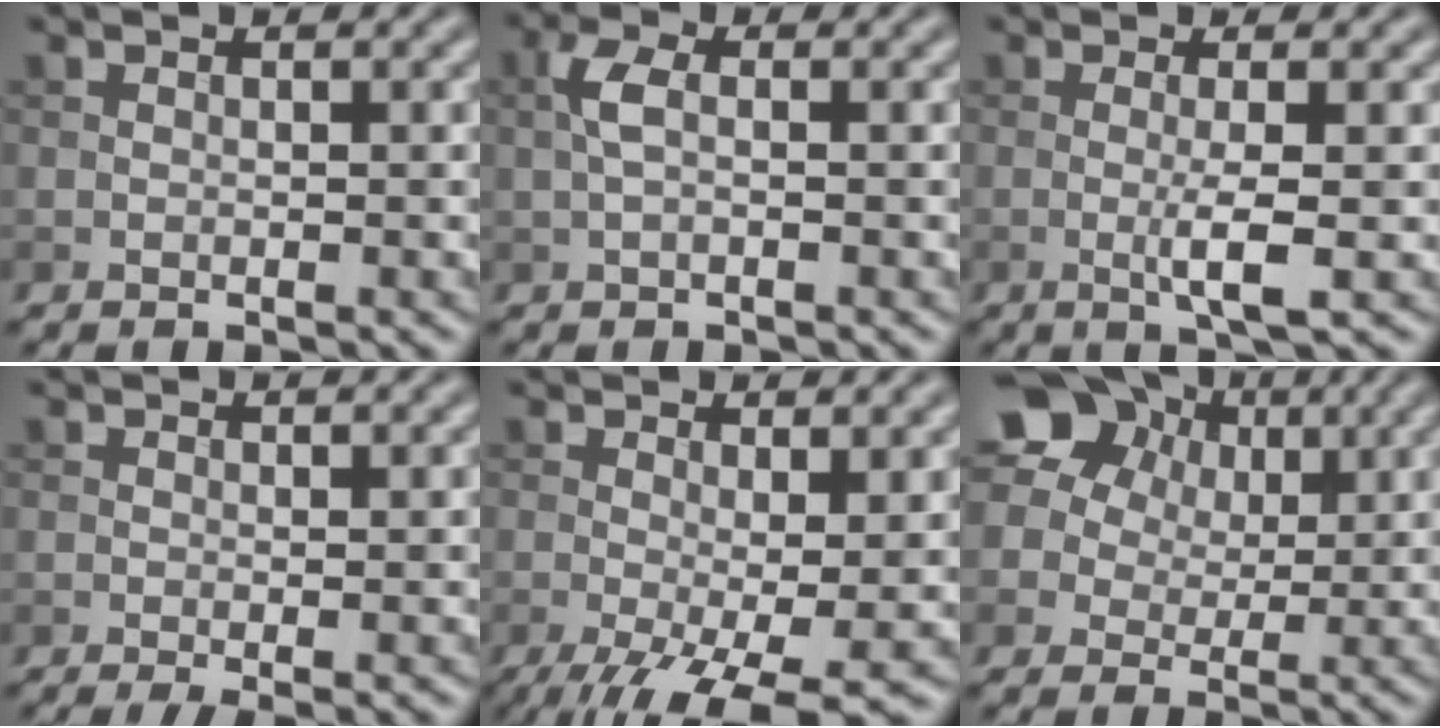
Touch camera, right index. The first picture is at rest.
{"total": 2.3, "force": [0.1, 1.1, 2.1], "torque": [-0.046, 0.007, -0.004]}
{"total": 3.1, "force": [-0.4, 0.4, 3.0], "torque": [-0.055, -0.006, -0.010]}
{"total": 1.5, "force": [-0.2, 0.2, 1.4], "torque": [-0.023, -0.010, -0.004]}
{"total": 8.2, "force": [-2.7, 2.4, 7.3], "torque": [-0.125, -0.021, -0.034]}
{"total": 16.3, "force": [8.4, 11.8, 7.6], "torque": [-0.191, 0.043, 0.154]}